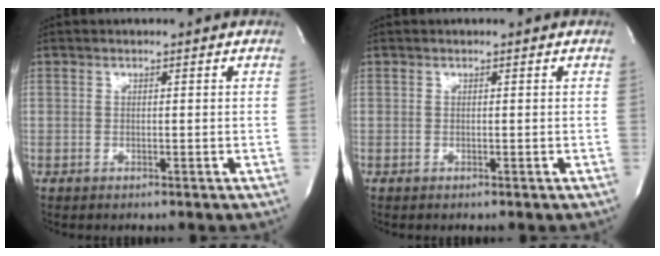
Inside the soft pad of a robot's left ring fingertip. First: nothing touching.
{"total": 0.0}